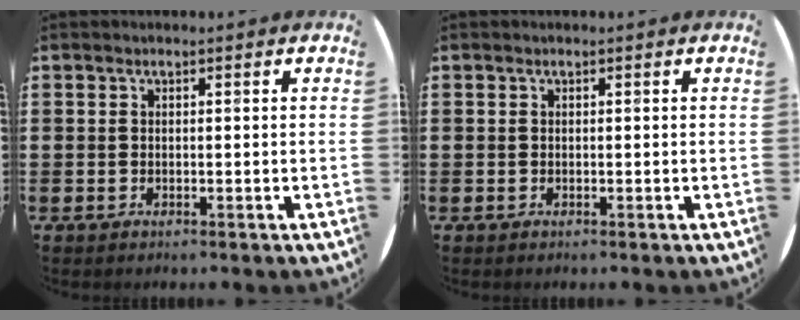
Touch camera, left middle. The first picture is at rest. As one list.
[{"total": 0.0}]